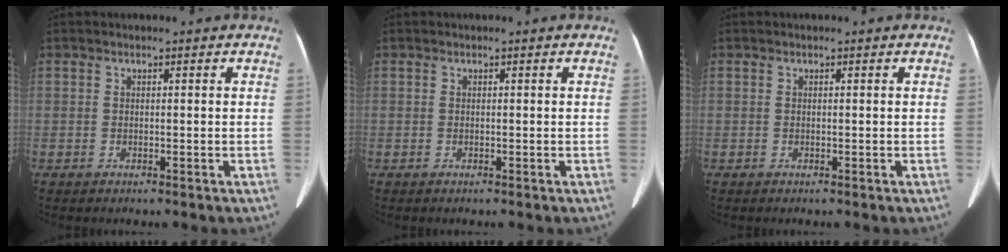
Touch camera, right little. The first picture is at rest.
{"total": 0.0}
{"total": 0.0}